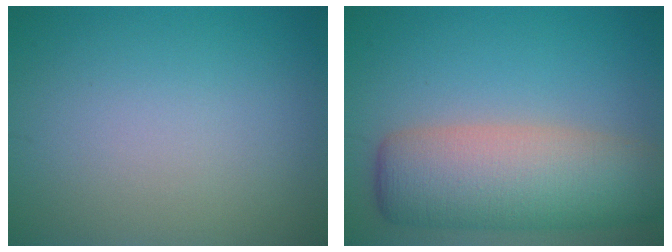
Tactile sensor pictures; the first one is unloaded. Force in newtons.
{"total": 9.4, "press": 9.3, "slide": 0.5}